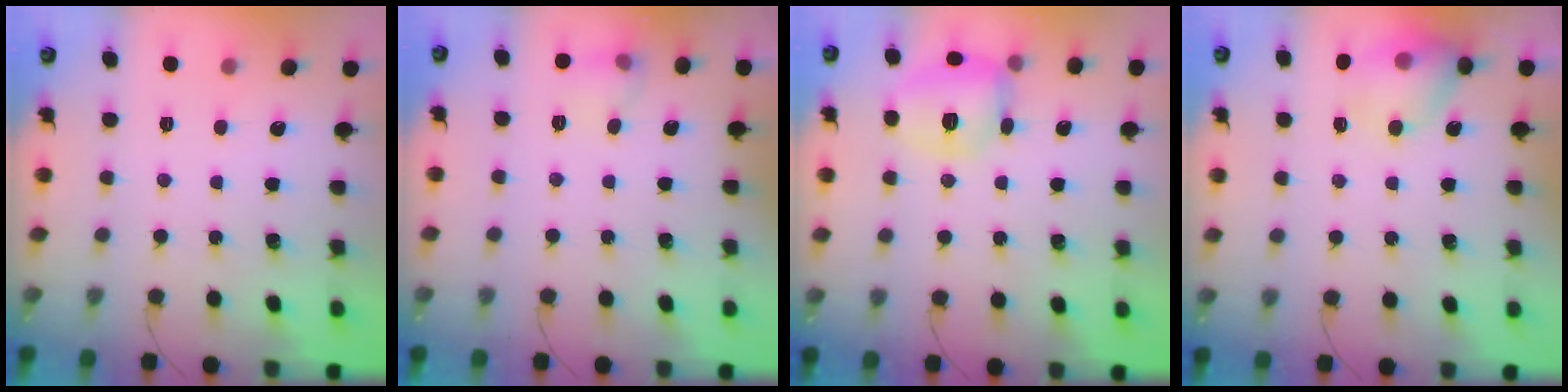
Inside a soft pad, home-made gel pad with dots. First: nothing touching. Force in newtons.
{"total": 6.6, "press": 6.4, "slide": 1.5}
{"total": 12.9, "press": 12.7, "slide": 1.8}
{"total": 12.6, "press": 12.5, "slide": 1.8}